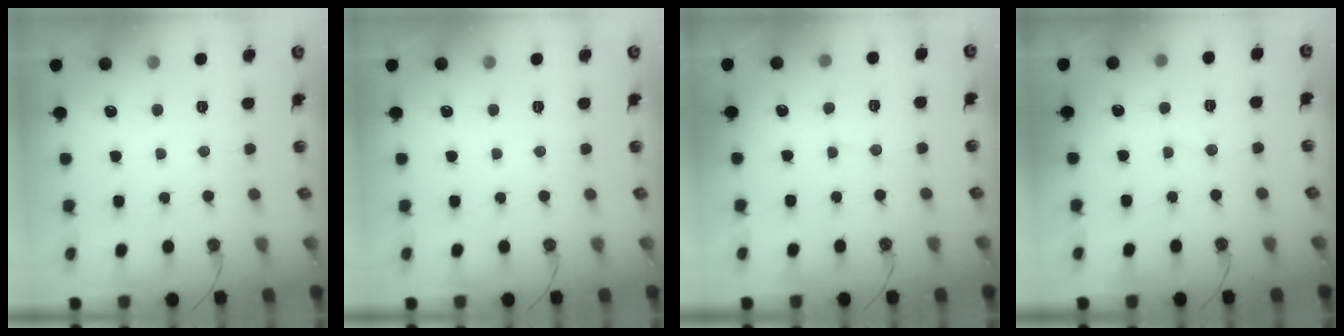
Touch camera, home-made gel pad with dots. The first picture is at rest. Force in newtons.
{"total": 0.0}
{"total": 2.7, "press": 2.4, "slide": 1.2}
{"total": 3.1, "press": 3.0, "slide": 0.9}